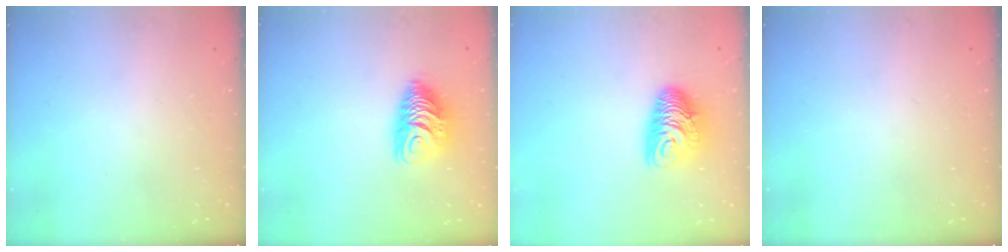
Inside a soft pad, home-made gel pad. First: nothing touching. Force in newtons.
{"total": 9.7, "press": 9.7, "slide": 0.1}
{"total": 10.2, "press": 10.2, "slide": 0.6}
{"total": 0.0}